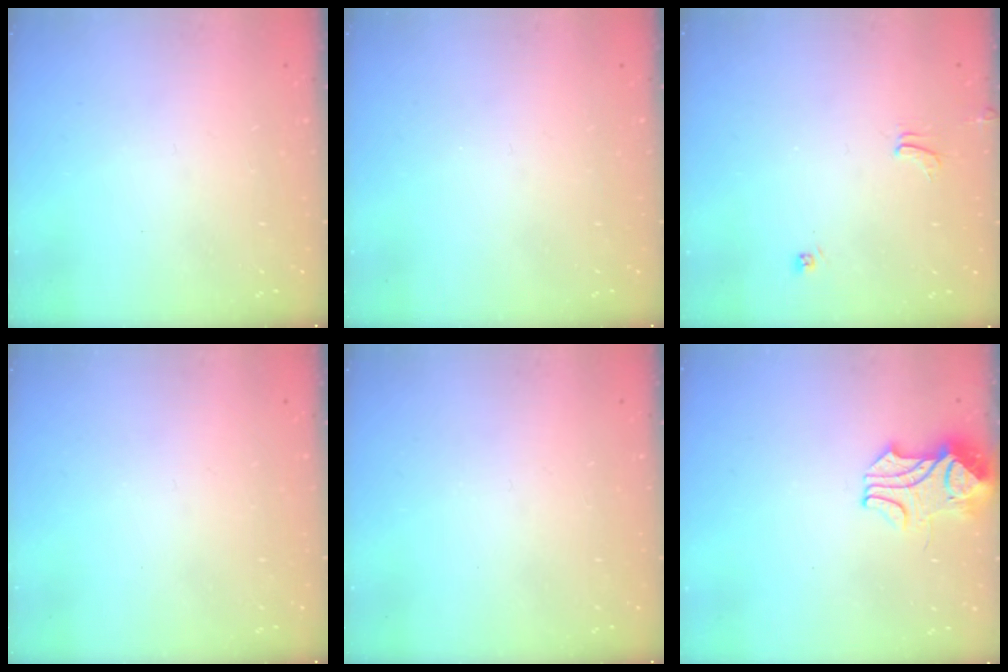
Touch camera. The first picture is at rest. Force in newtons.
{"total": 0.0}
{"total": 2.0, "press": 1.9, "slide": 0.4}
{"total": 0.0}
{"total": 0.0}
{"total": 2.4, "press": 2.2, "slide": 1.0}